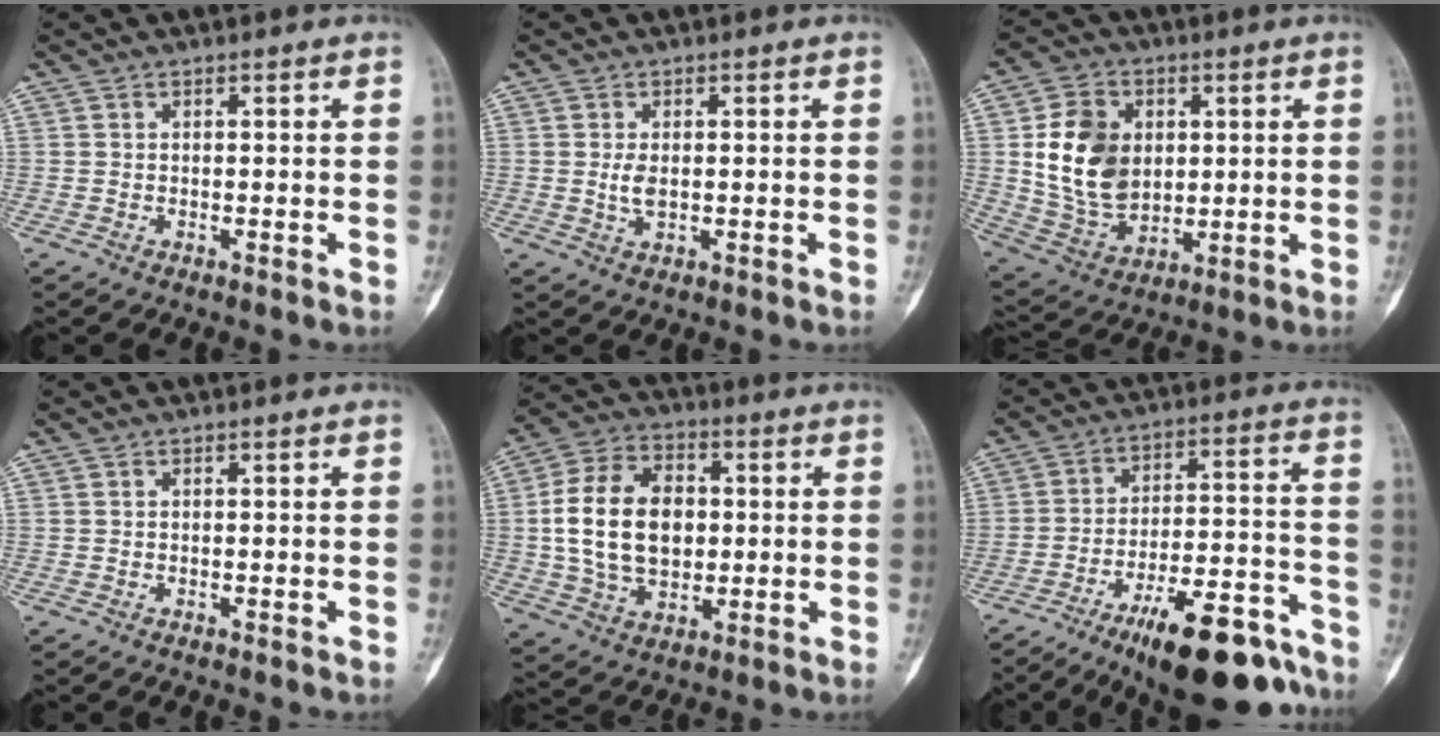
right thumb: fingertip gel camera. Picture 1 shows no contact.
{"total": 2.7, "force": [0.2, 1.5, 2.3], "torque": [-0.046, -0.005, 0.005]}
{"total": 15.0, "force": [2.3, 11.2, 9.8], "torque": [-0.145, -0.009, 0.056]}
{"total": 0.0}
{"total": 17.0, "force": [1.0, 11.8, 12.3], "torque": [-0.202, 0.012, 0.020]}
{"total": 20.3, "force": [-14.6, 6.1, 12.6], "torque": [-0.135, 0.100, -0.226]}